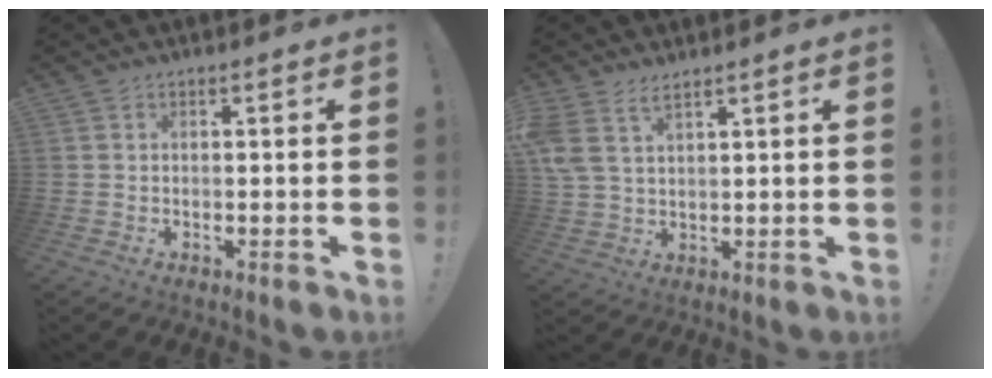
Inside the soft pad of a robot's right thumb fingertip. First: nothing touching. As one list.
[{"total": 6.2, "force": [4.3, 2.7, 3.6], "torque": [-0.075, -0.011, 0.086]}]